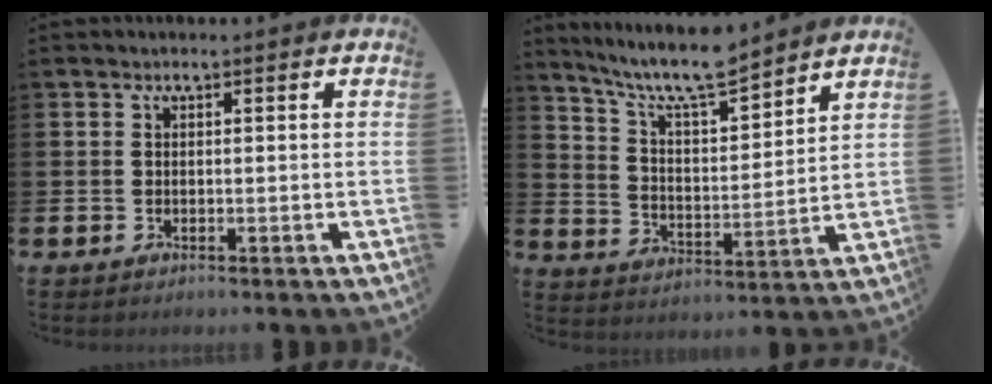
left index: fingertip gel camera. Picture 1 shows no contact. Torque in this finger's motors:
{"motor_torque": [0.32, -0.47, 0.23, 0.09]}